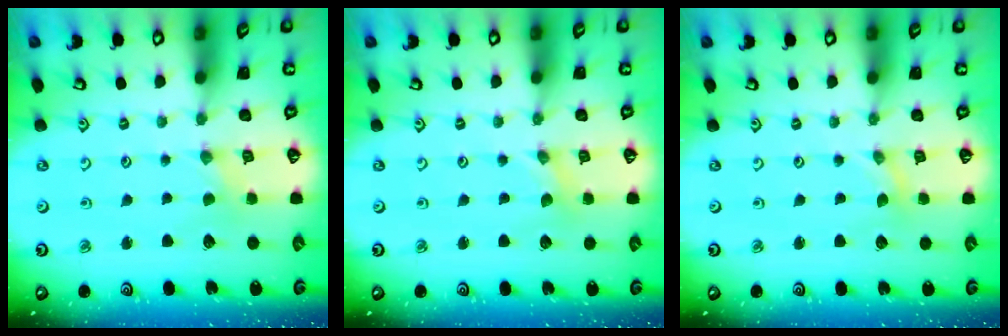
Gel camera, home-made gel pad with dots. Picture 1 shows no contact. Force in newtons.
{"total": 0.0}
{"total": 0.0}